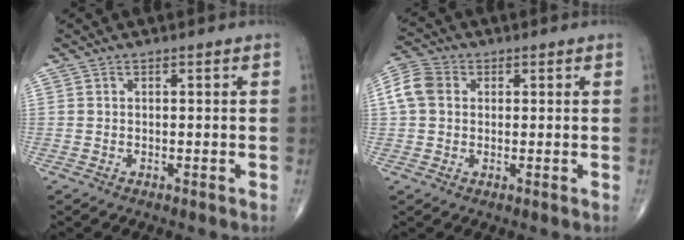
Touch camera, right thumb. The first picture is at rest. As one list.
[{"total": 6.3, "force": [1.1, 5.0, 3.6], "torque": [-0.075, 0.017, 0.015]}]